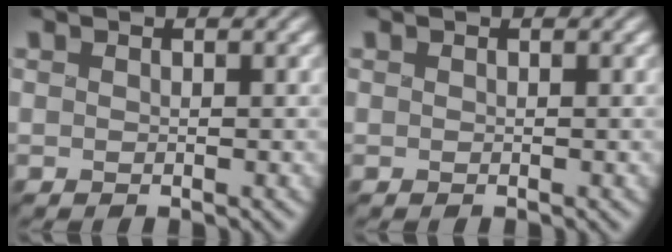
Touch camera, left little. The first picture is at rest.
{"total": 0.0}